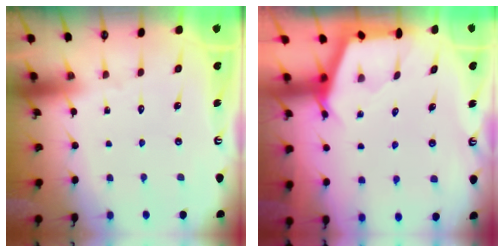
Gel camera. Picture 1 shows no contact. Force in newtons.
{"total": 3.0, "press": 3.0, "slide": 0.4}